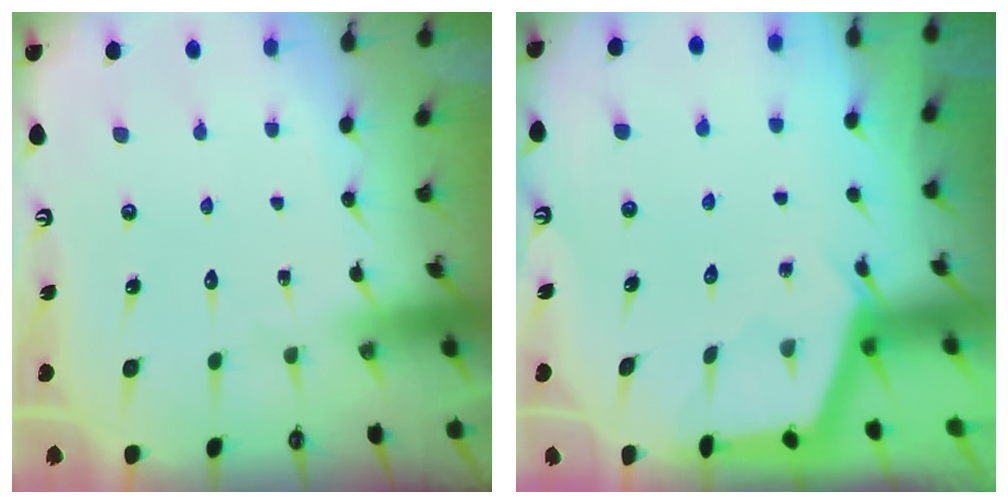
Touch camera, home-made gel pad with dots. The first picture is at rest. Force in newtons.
{"total": 2.8, "press": 2.8, "slide": 0.4}